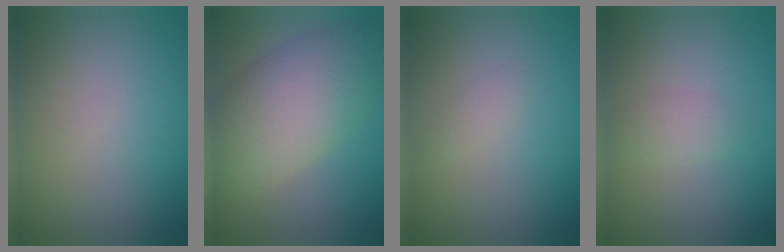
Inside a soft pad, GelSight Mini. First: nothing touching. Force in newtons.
{"total": 9.0, "press": 9.0, "slide": 0.3}
{"total": 0.8, "press": 0.8, "slide": 0.1}
{"total": 1.4, "press": 1.4, "slide": 0.0}